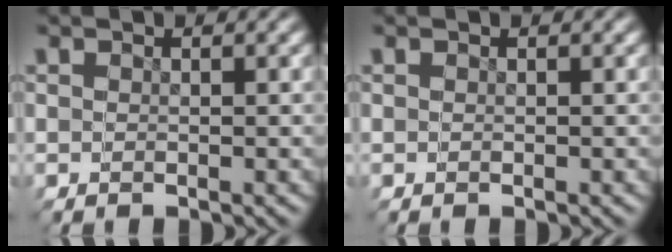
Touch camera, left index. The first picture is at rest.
{"total": 0.0}